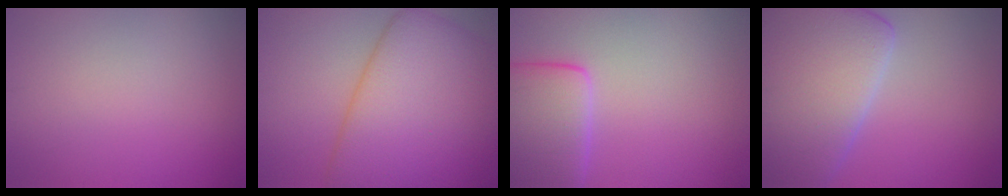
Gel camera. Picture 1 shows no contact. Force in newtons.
{"total": 11.3, "press": 11.3, "slide": 0.4}
{"total": 6.9, "press": 6.9, "slide": 0.6}
{"total": 11.8, "press": 11.7, "slide": 1.1}